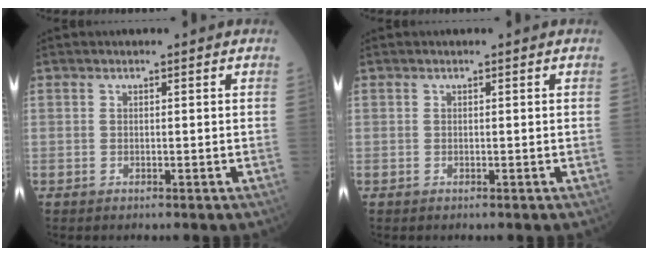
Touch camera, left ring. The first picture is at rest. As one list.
[{"total": 0.0}]